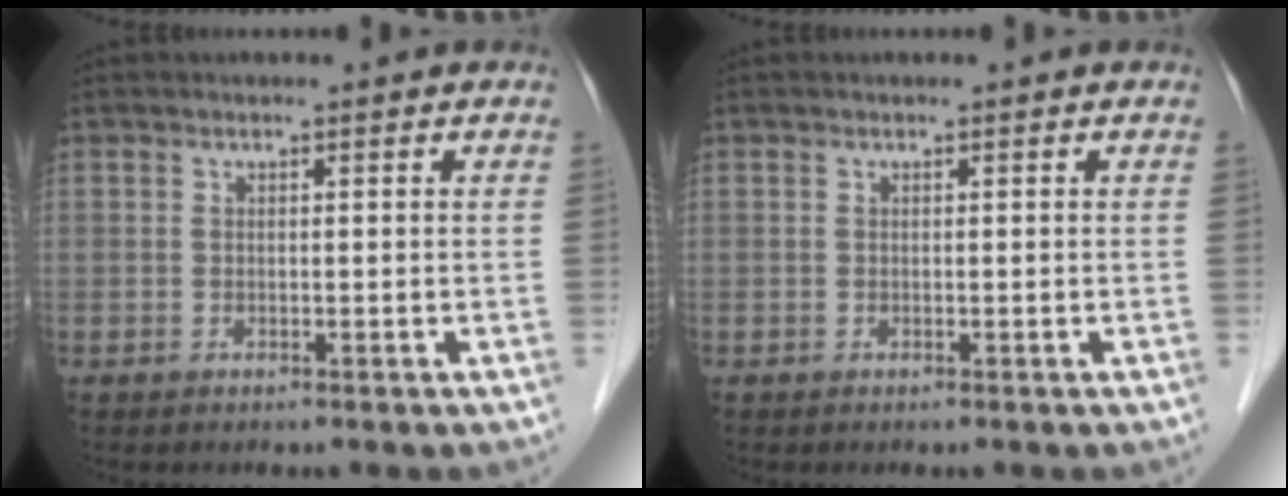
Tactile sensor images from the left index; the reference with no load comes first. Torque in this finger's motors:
{"motor_torque": [-0.03, -0.03, 0.00, -0.02]}